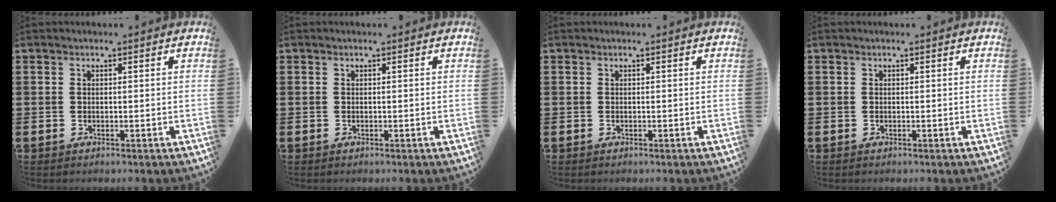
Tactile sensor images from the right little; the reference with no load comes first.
{"total": 0.0}
{"total": 0.0}
{"total": 0.0}